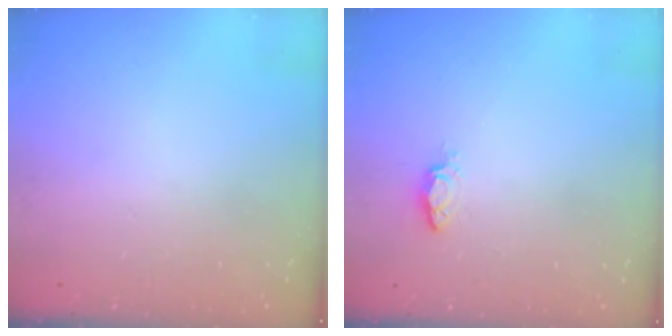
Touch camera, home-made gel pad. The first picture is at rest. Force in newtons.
{"total": 2.8, "press": 2.8, "slide": 0.4}